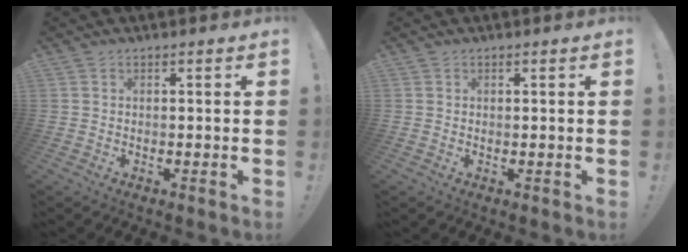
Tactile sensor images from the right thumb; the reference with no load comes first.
{"total": 0.0}